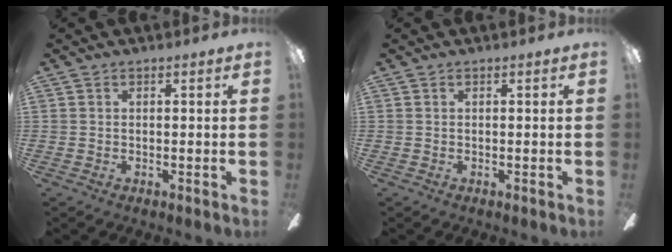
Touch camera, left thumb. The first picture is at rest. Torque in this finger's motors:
{"motor_torque": [0.00, 0.00, 0.00, 0.00, 0.00]}